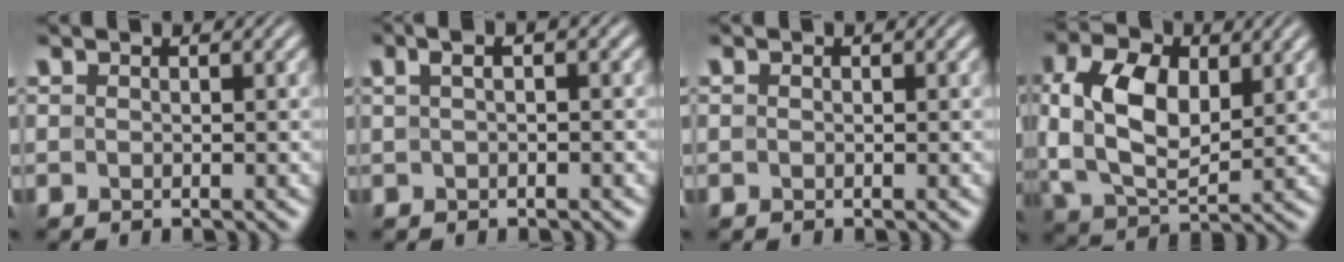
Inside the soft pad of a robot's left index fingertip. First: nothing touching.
{"total": 2.5, "force": [0.9, 0.8, 2.2], "torque": [-0.034, 0.007, 0.009]}
{"total": 0.0}
{"total": 8.5, "force": [1.6, 5.2, 6.5], "torque": [-0.134, 0.006, 0.027]}